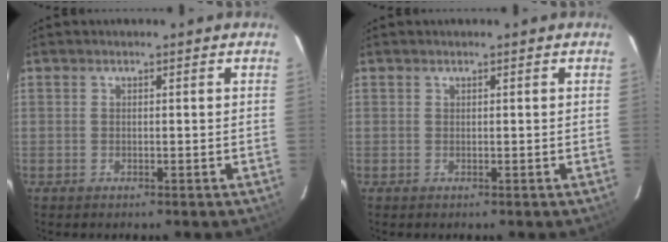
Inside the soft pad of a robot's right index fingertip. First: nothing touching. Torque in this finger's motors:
{"motor_torque": [-0.08, 0.20, -0.05, -0.01]}